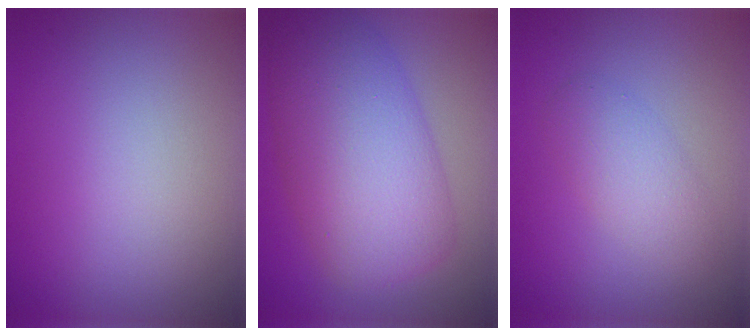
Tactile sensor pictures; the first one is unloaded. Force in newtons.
{"total": 9.5, "press": 9.5, "slide": 0.1}
{"total": 2.6, "press": 2.6, "slide": 0.2}